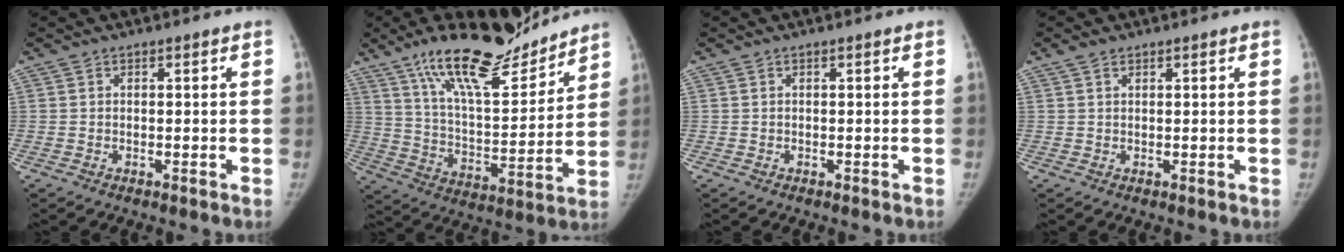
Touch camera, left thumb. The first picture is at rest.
{"total": 20.9, "force": [16.1, 6.0, 11.9], "torque": [-0.156, -0.084, 0.274]}
{"total": 0.0}
{"total": 1.5, "force": [1.0, 0.8, 0.6], "torque": [-0.008, 0.006, 0.019]}